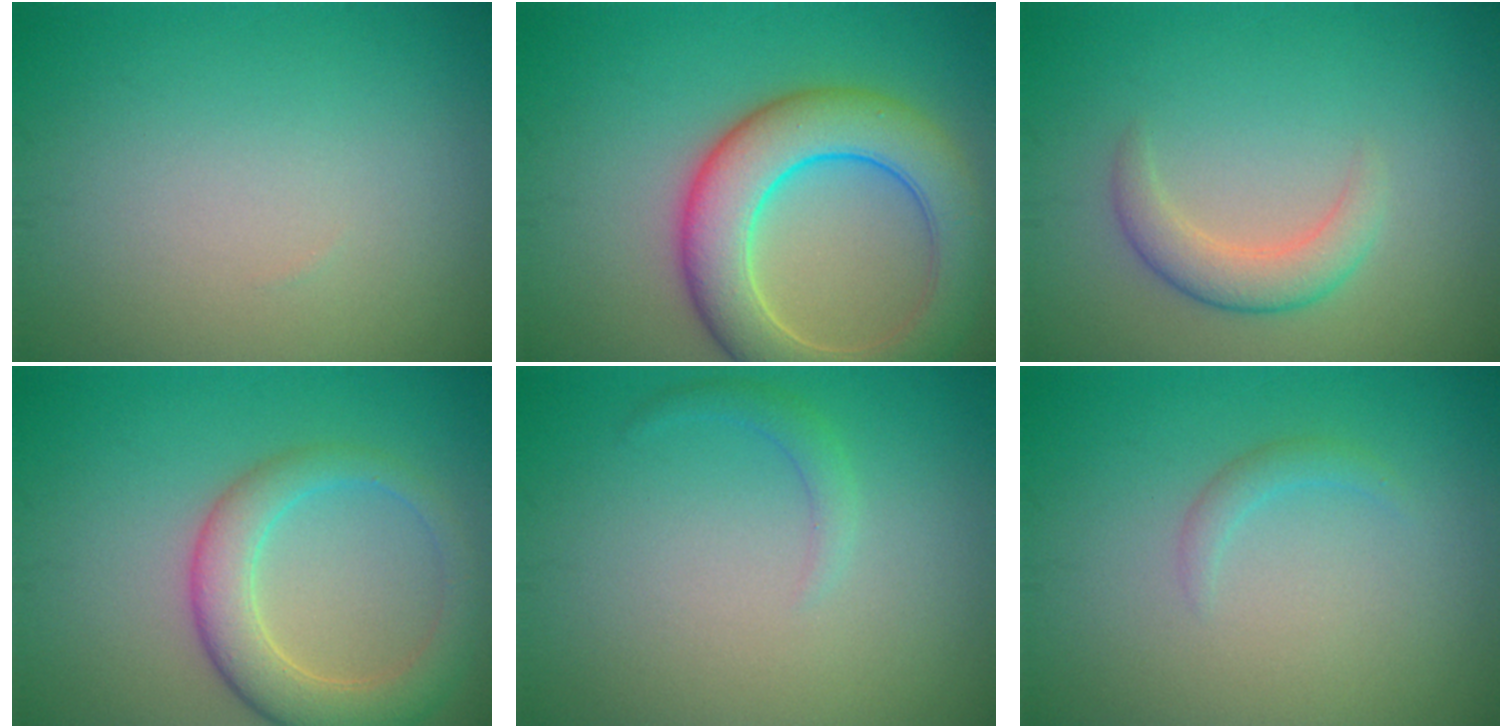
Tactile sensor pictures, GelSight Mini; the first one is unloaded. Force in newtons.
{"total": 8.3, "press": 8.3, "slide": 0.5}
{"total": 2.8, "press": 2.8, "slide": 0.2}
{"total": 4.8, "press": 4.8, "slide": 0.3}
{"total": 1.2, "press": 1.2, "slide": 0.1}
{"total": 1.0, "press": 1.0, "slide": 0.1}